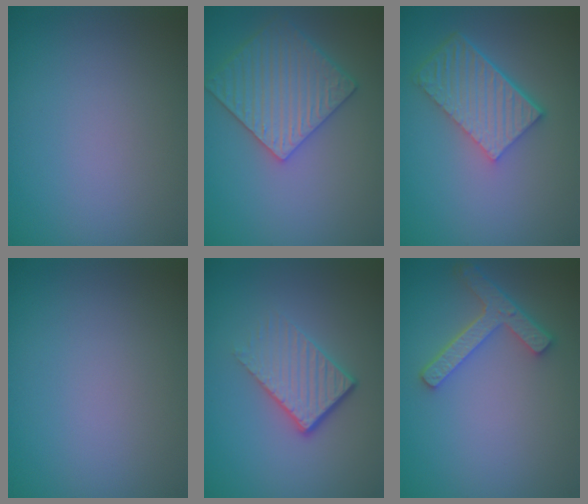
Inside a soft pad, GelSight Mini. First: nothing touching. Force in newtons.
{"total": 5.4, "press": 4.9, "slide": 2.4}
{"total": 6.0, "press": 4.2, "slide": 4.3}
{"total": 0.0}
{"total": 4.4, "press": 2.8, "slide": 3.4}
{"total": 3.8, "press": 3.0, "slide": 2.3}